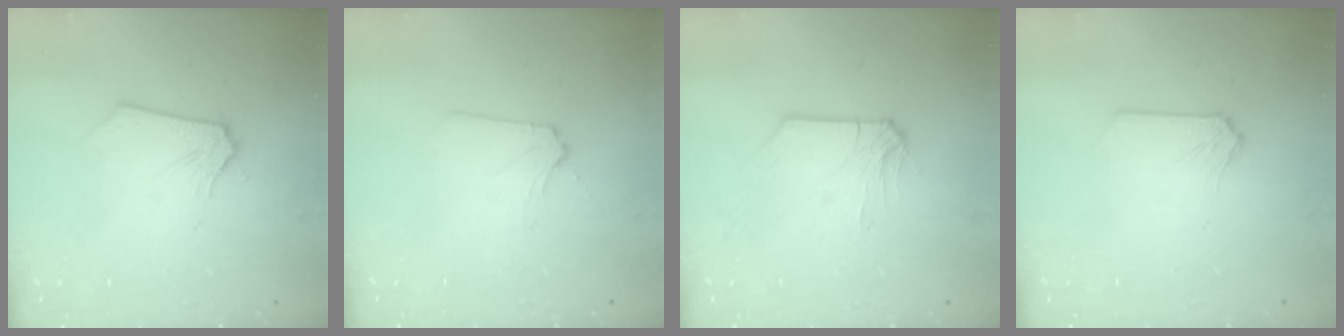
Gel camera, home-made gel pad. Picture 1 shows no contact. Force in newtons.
{"total": 2.8, "press": 2.8, "slide": 0.6}
{"total": 1.7, "press": 1.6, "slide": 0.3}
{"total": 0.0}